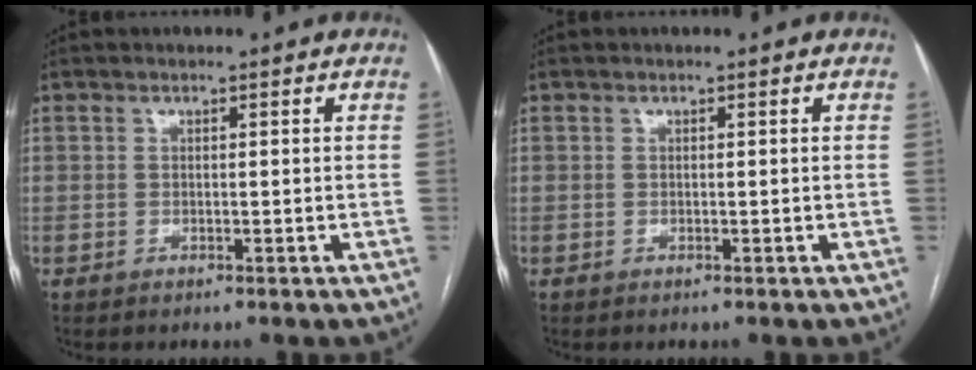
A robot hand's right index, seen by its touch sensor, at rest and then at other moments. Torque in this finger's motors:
{"motor_torque": [0.00, 0.00, 0.00, 0.00]}